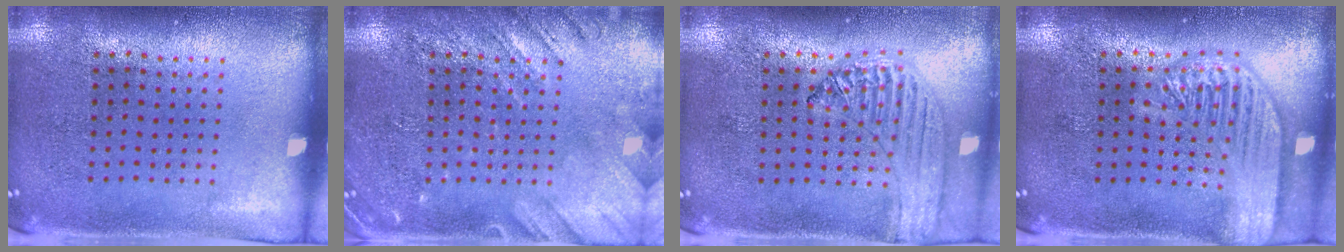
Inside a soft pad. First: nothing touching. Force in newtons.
{"total": 2.9, "press": 2.8, "slide": 0.3}
{"total": 1.2, "press": 1.2, "slide": 0.1}
{"total": 3.3, "press": 3.3, "slide": 0.3}